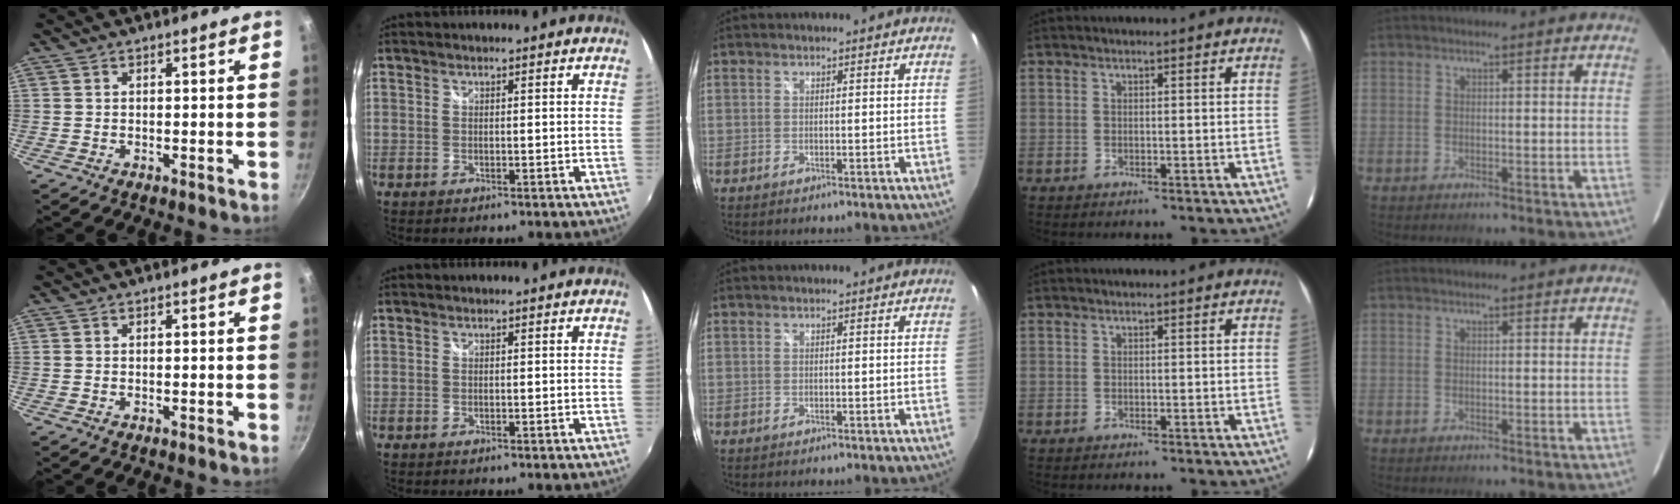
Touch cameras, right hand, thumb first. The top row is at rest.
{}